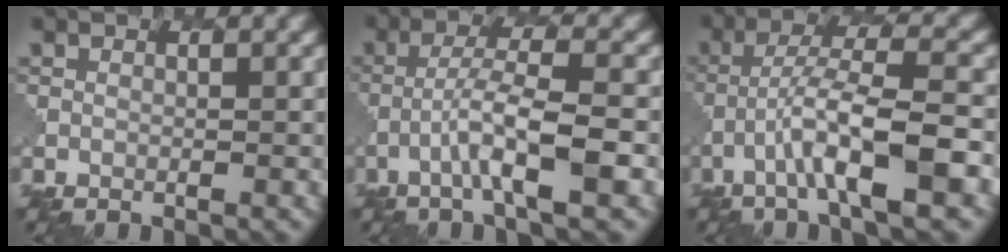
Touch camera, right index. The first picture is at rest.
{"total": 5.3, "force": [-1.8, 0.5, 4.9], "torque": [-0.088, 0.012, -0.035]}
{"total": 7.0, "force": [-2.7, 1.0, 6.4], "torque": [-0.113, 0.013, -0.047]}